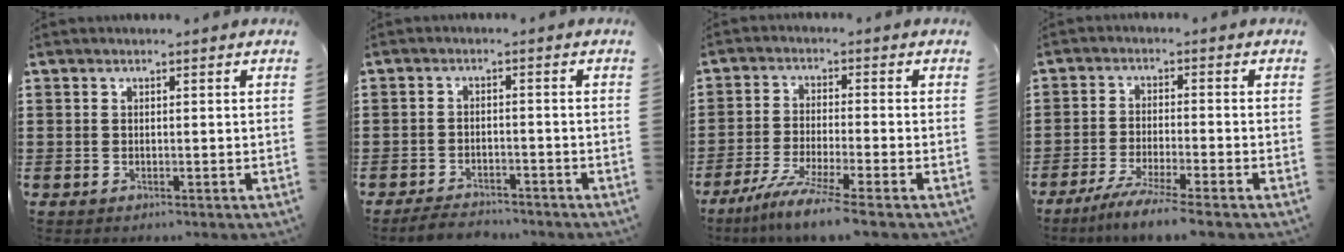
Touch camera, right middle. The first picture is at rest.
{"total": 3.1, "force": [-3.0, 0.6, 0.4], "torque": [-0.010, 0.001, -0.063]}
{"total": 6.1, "force": [-5.0, -0.5, 3.5], "torque": [-0.074, -0.024, -0.095]}
{"total": 4.9, "force": [-4.3, -0.4, 2.4], "torque": [-0.052, -0.018, -0.081]}